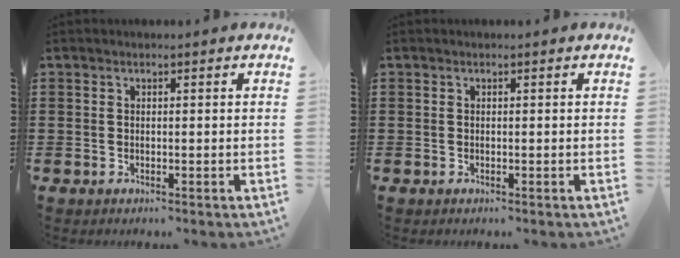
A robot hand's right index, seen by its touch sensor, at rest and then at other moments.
{"total": 0.0}